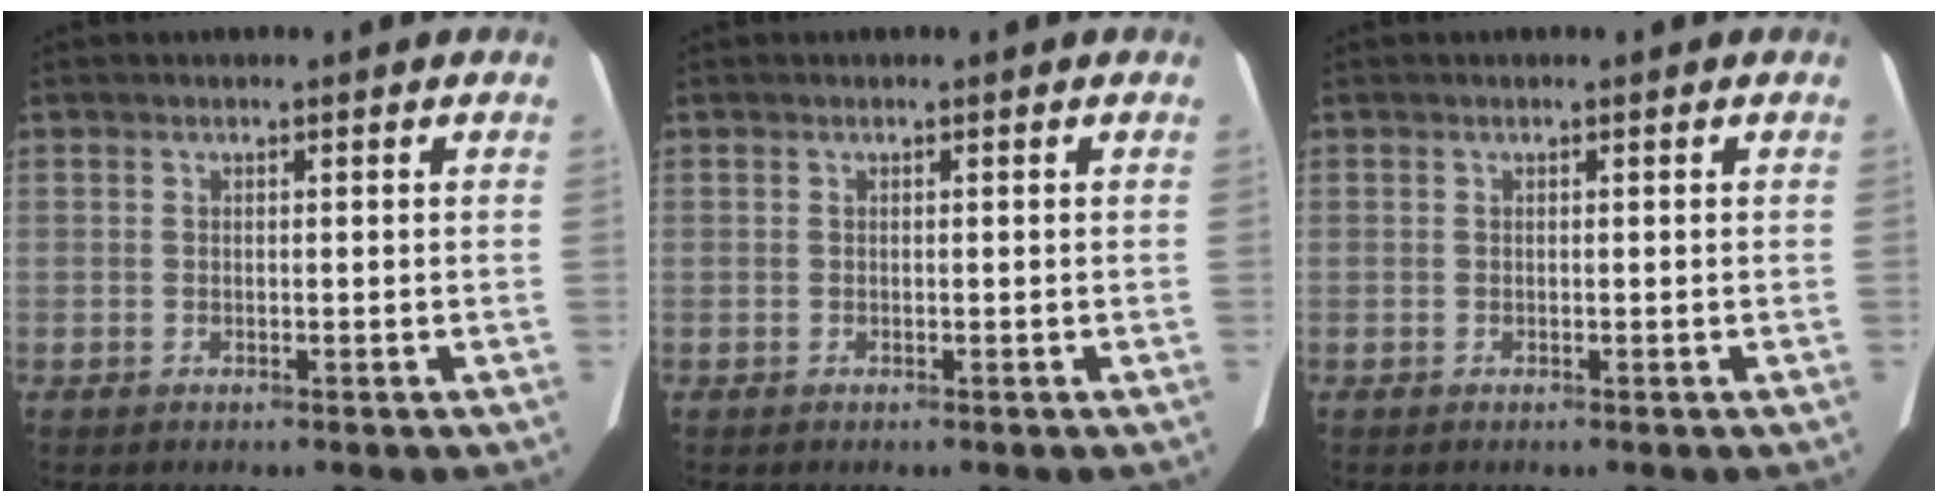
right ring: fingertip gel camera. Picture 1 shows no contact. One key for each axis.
{"total": 0.0}
{"total": 0.0}